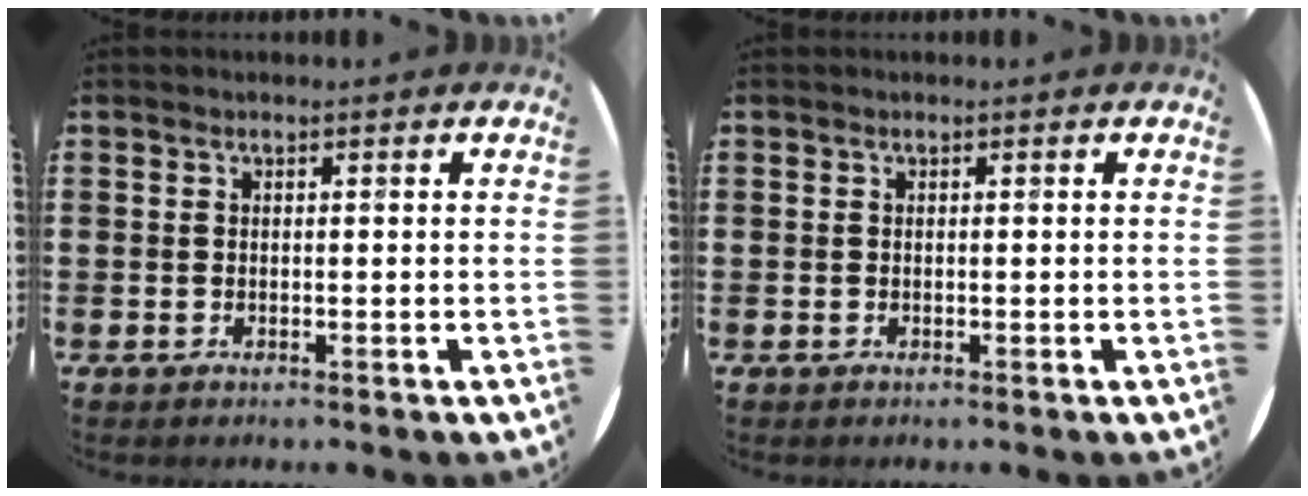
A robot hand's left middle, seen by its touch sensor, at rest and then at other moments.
{"total": 0.0}